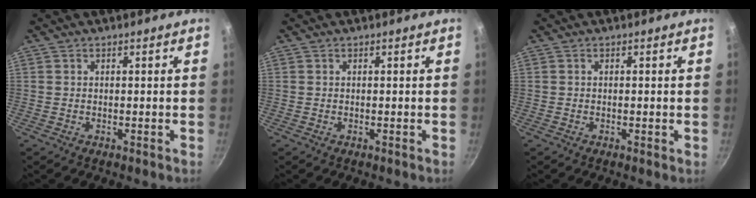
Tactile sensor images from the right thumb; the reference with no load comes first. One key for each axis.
{"total": 0.0}
{"total": 0.5, "fx": -0.1, "fy": 0.2, "fz": 0.5, "tx": -0.007, "ty": 0.001, "tz": -0.002}